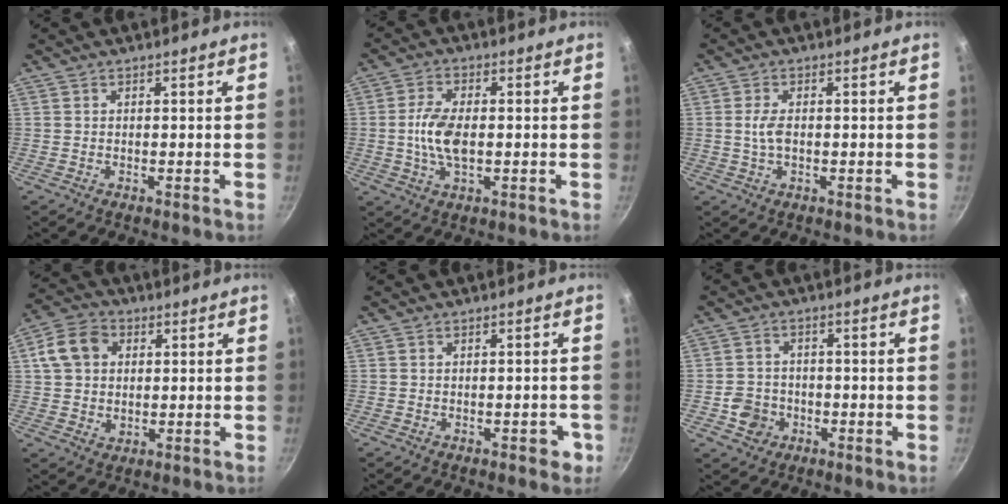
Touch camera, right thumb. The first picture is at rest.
{"total": 7.8, "force": [-0.4, 3.9, 6.7], "torque": [-0.131, 0.007, -0.011]}
{"total": 3.3, "force": [-0.1, 1.7, 2.8], "torque": [-0.054, 0.004, -0.003]}
{"total": 9.7, "force": [2.4, 7.6, 5.6], "torque": [-0.089, 0.004, 0.034]}
{"total": 2.6, "force": [-1.0, 1.5, 1.9], "torque": [-0.001, 0.016, -0.009]}
{"total": 5.5, "force": [-1.7, 4.8, 1.8], "torque": [-0.016, 0.022, -0.029]}